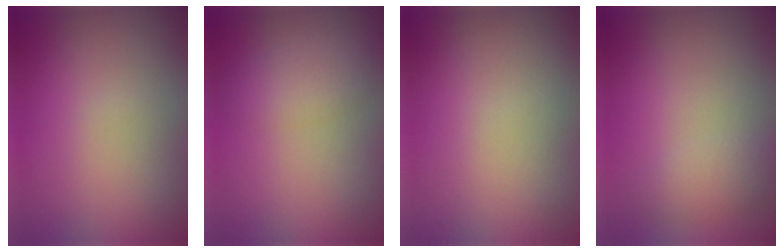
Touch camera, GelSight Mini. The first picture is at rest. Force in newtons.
{"total": 3.0, "press": 3.0, "slide": 0.1}
{"total": 0.0}
{"total": 2.1, "press": 2.1, "slide": 0.2}